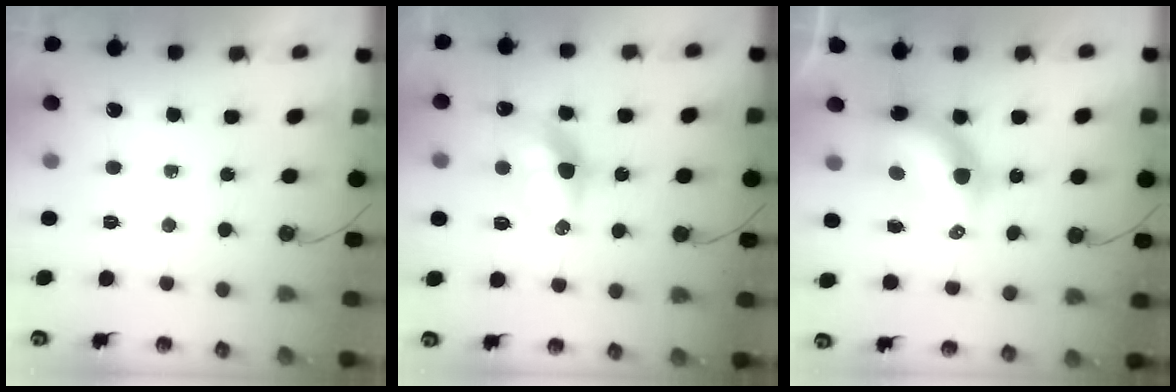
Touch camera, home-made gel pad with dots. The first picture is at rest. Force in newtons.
{"total": 10.6, "press": 10.6, "slide": 0.9}
{"total": 8.5, "press": 8.5, "slide": 0.7}